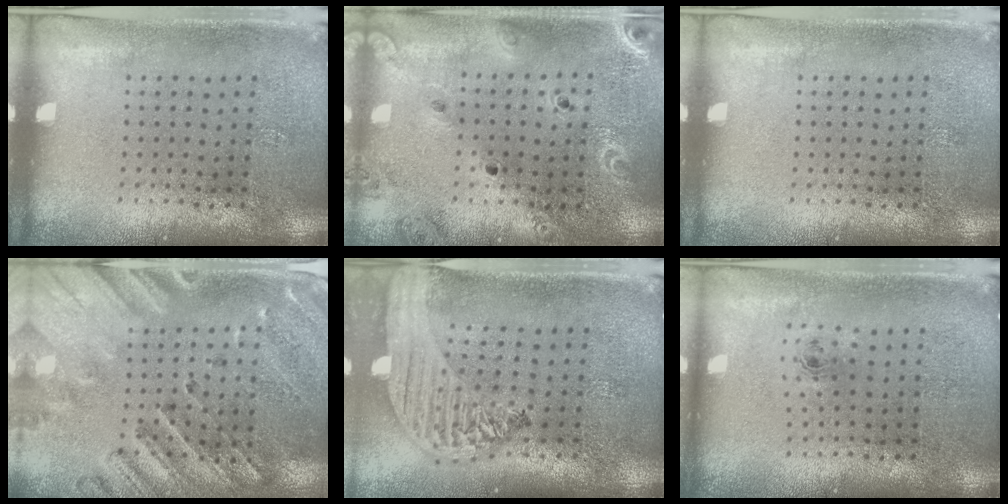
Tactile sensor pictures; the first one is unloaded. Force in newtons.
{"total": 2.0, "press": 1.9, "slide": 0.7}
{"total": 0.0}
{"total": 2.5, "press": 2.2, "slide": 1.3}
{"total": 2.5, "press": 2.1, "slide": 1.4}
{"total": 0.8, "press": 0.4, "slide": 0.7}